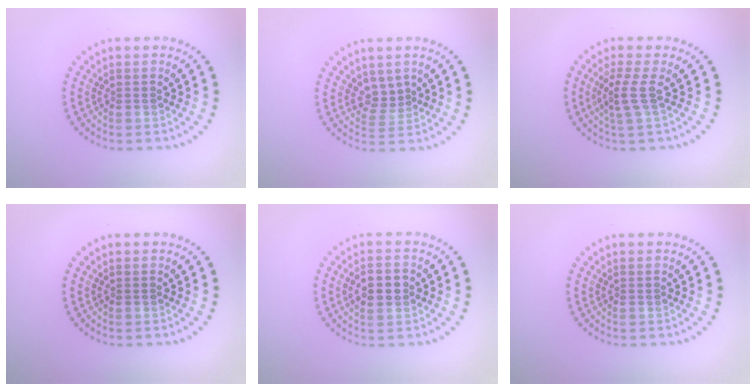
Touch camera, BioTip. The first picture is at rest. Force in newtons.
{"total": 1.9, "press": 1.3, "slide": 1.4}
{"total": 2.0, "press": 1.5, "slide": 1.4}
{"total": 0.0}
{"total": 2.5, "press": 2.5, "slide": 0.2}
{"total": 0.0}